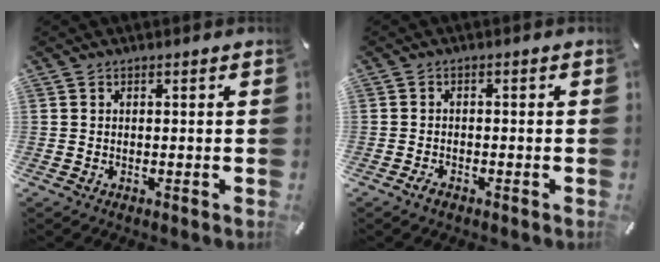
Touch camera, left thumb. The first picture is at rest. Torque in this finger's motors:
{"motor_torque": [0.10, 1.08, 0.08, 0.28, 0.02]}